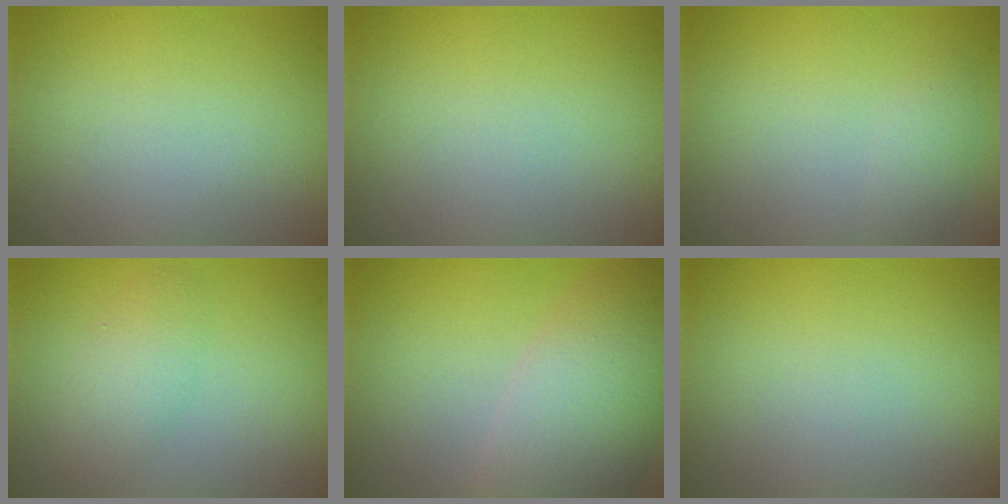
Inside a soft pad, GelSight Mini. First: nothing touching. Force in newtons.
{"total": 0.0}
{"total": 1.3, "press": 1.3, "slide": 0.1}
{"total": 2.4, "press": 2.4, "slide": 0.0}
{"total": 7.6, "press": 7.6, "slide": 0.7}
{"total": 0.0}